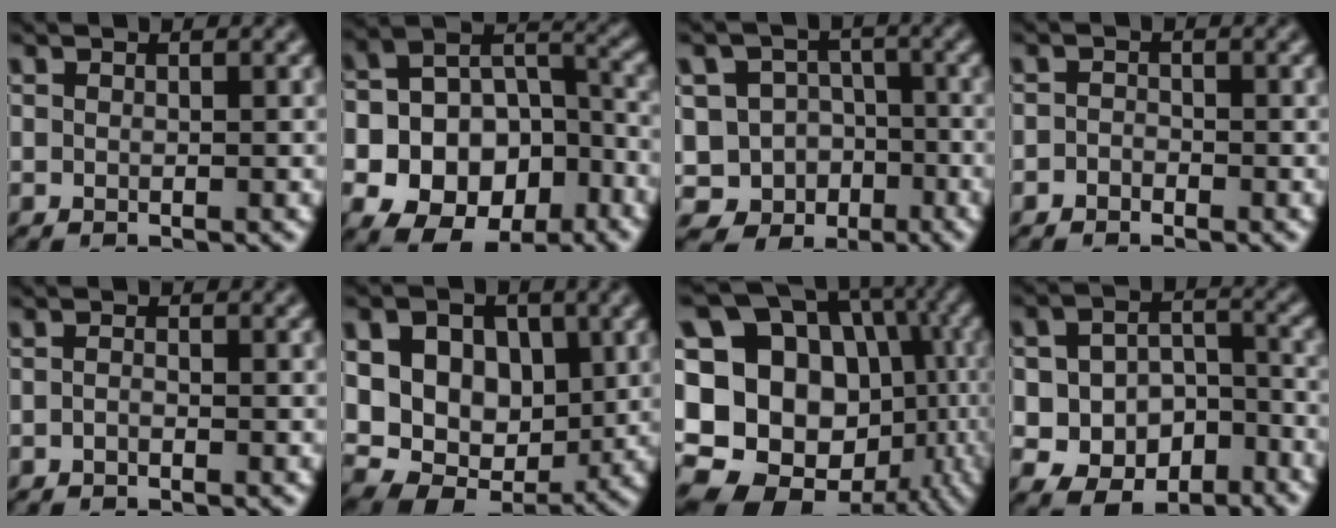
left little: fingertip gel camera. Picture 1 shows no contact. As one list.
[{"total": 14.3, "force": [-6.8, 10.1, 7.6], "torque": [-0.123, -0.022, -0.109]}, {"total": 10.3, "force": [-5.4, 8.6, 1.6], "torque": [-0.021, 0.002, -0.098]}, {"total": 1.0, "force": [-0.7, 0.6, 0.1], "torque": [0.005, 0.000, -0.019]}, {"total": 0.6, "force": [-0.5, 0.2, 0.4], "torque": [-0.010, 0.002, -0.009]}, {"total": 13.5, "force": [3.3, 9.9, 8.6], "torque": [-0.138, 0.029, 0.055]}, {"total": 21.6, "force": [-3.2, 18.3, 11.0], "torque": [-0.204, 0.014, -0.055]}, {"total": 7.4, "force": [-3.0, 5.5, 4.0], "torque": [-0.050, -0.004, -0.054]}]